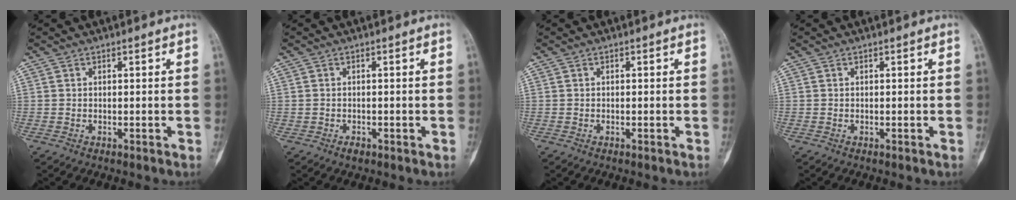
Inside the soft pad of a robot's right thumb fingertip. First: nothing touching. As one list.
[{"total": 1.0, "force": [-0.7, 0.7, 0.2], "torque": [-0.002, 0.005, -0.010]}, {"total": 0.0}, {"total": 0.0}]